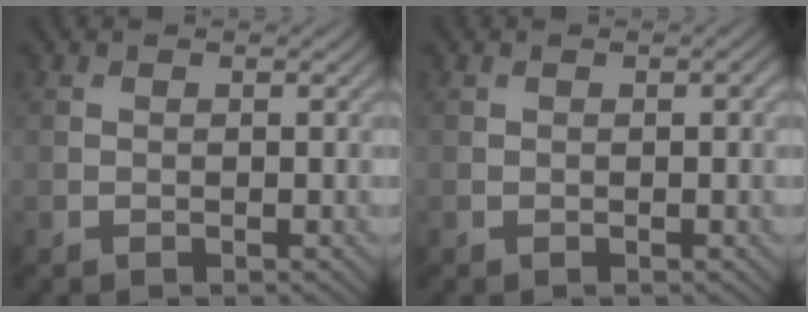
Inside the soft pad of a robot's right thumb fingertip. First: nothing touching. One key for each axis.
{"total": 0.6, "fx": 0.1, "fy": 0.1, "fz": 0.6, "tx": -0.008, "ty": 0.001, "tz": 0.002}